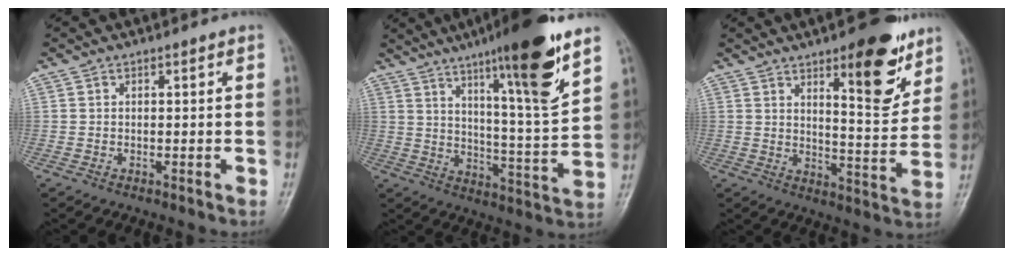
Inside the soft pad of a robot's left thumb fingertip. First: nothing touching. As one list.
[{"total": 18.4, "force": [10.7, 2.0, 14.8], "torque": [-0.212, -0.053, 0.164]}, {"total": 13.8, "force": [8.1, 4.3, 10.3], "torque": [-0.109, -0.052, 0.114]}]